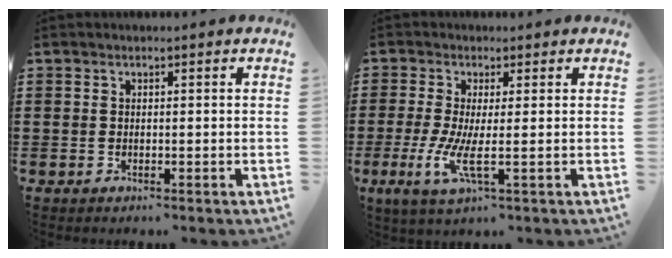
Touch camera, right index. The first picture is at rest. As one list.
[{"total": 5.5, "force": [-0.7, 0.7, 5.4], "torque": [-0.120, -0.018, -0.014]}]